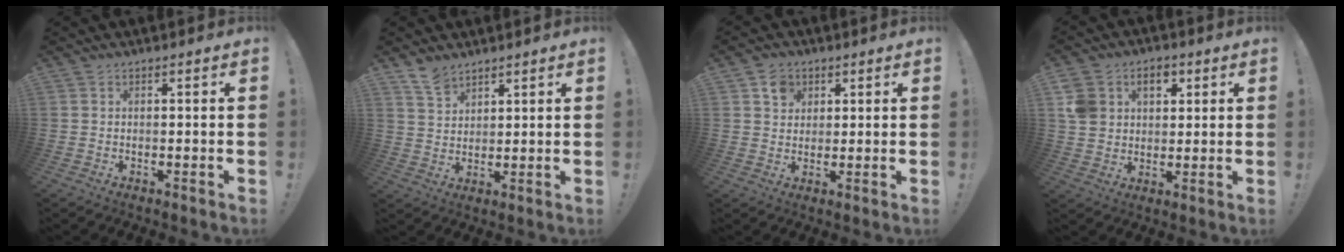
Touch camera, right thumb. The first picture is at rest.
{"total": 6.4, "force": [5.2, 3.3, 1.6], "torque": [-0.031, -0.033, 0.100]}
{"total": 5.5, "force": [2.7, 4.5, 1.6], "torque": [-0.018, -0.008, 0.049]}
{"total": 10.2, "force": [3.9, 8.3, 4.4], "torque": [-0.076, -0.008, 0.078]}